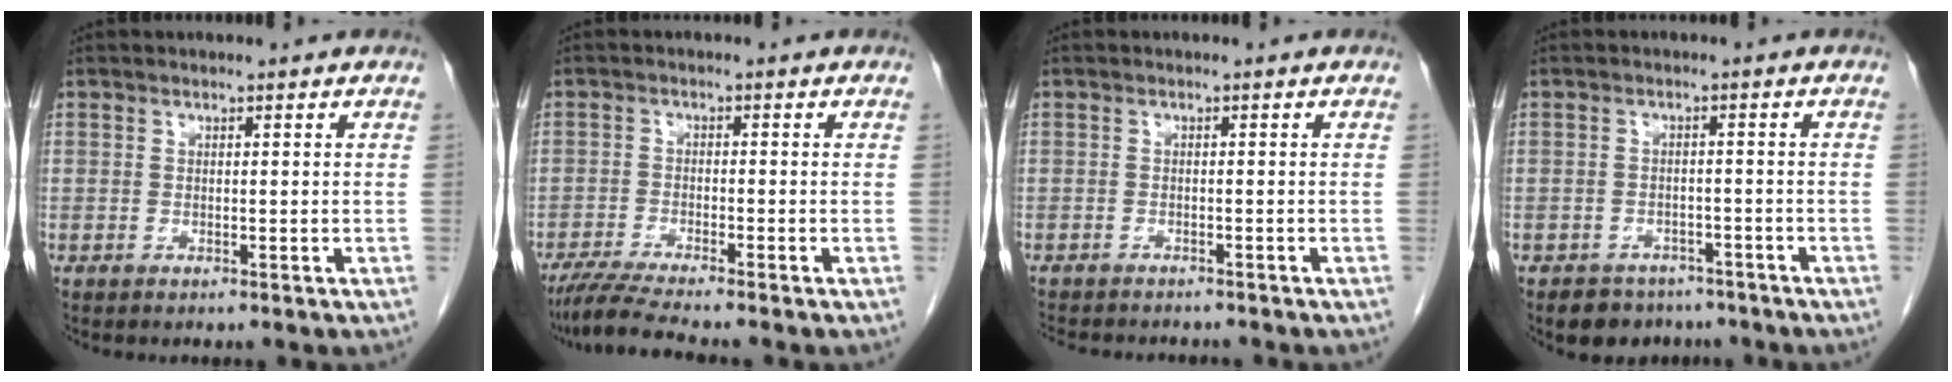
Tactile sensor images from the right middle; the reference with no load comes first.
{"total": 5.6, "force": [-4.8, -1.2, 2.7], "torque": [-0.053, -0.024, -0.088]}
{"total": 7.6, "force": [-6.9, 1.8, 2.6], "torque": [-0.042, -0.005, -0.093]}
{"total": 5.0, "force": [-3.9, 3.1, 0.5], "torque": [-0.006, 0.010, -0.052]}